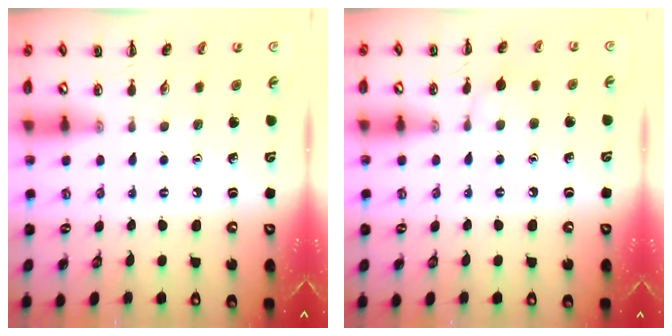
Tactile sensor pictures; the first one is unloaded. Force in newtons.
{"total": 5.0, "press": 4.7, "slide": 1.7}